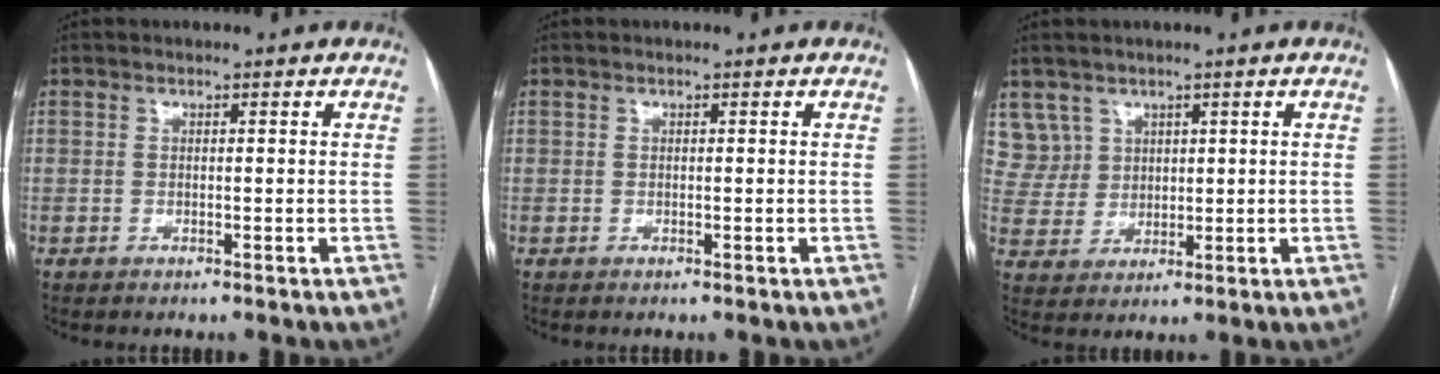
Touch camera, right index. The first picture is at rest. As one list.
[{"total": 0.0}, {"total": 6.1, "force": [3.5, 4.9, -0.3], "torque": [0.008, 0.011, 0.081]}]